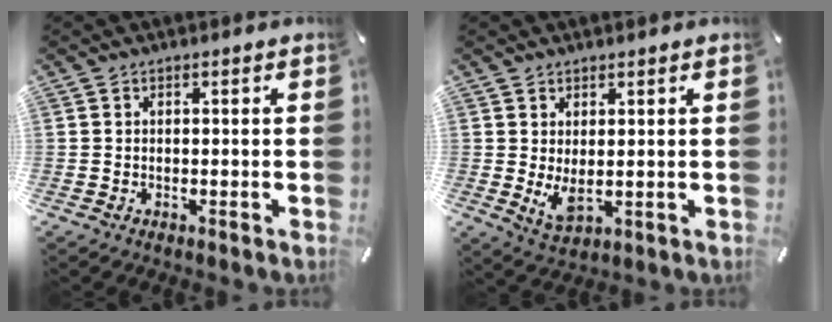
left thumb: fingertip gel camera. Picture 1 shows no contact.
{"total": 4.9, "force": [0.8, 2.4, 4.2], "torque": [-0.094, -0.013, 0.012]}